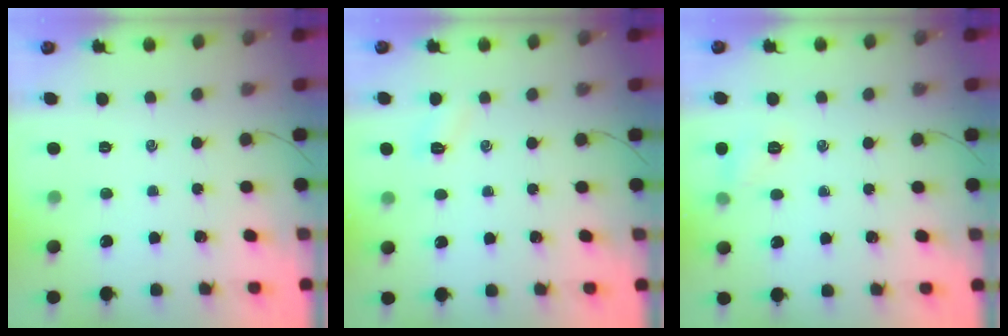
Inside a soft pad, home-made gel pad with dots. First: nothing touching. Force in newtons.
{"total": 3.2, "press": 3.1, "slide": 0.9}
{"total": 6.0, "press": 5.7, "slide": 1.7}